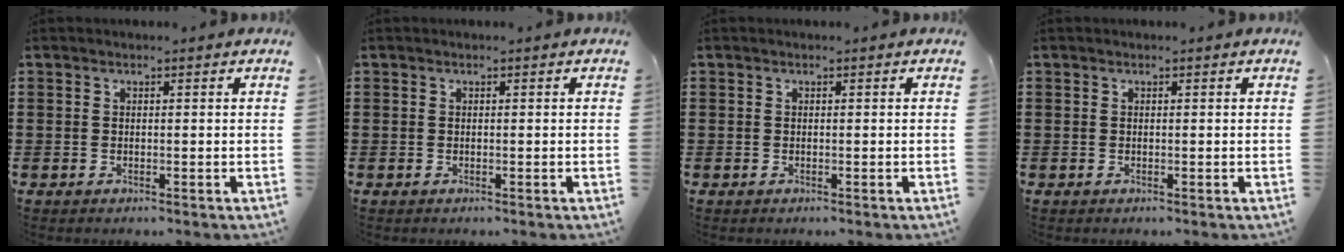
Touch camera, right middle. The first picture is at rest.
{"total": 0.0}
{"total": 0.0}
{"total": 0.0}